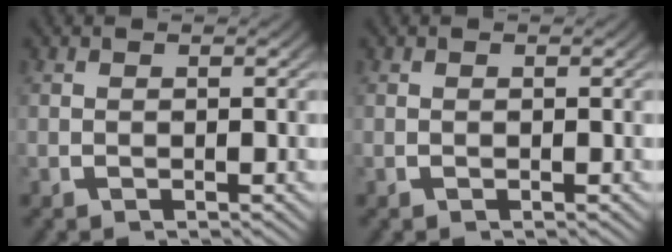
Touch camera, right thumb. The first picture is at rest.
{"total": 0.0}